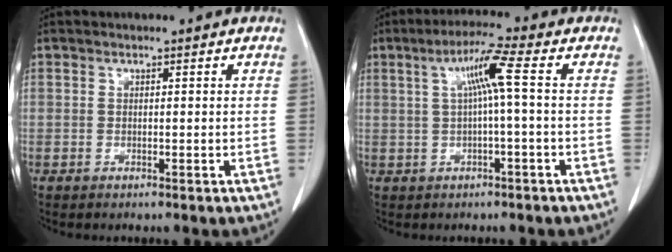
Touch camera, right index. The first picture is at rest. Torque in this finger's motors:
{"motor_torque": [0.66, 0.00, 0.20, 0.10]}